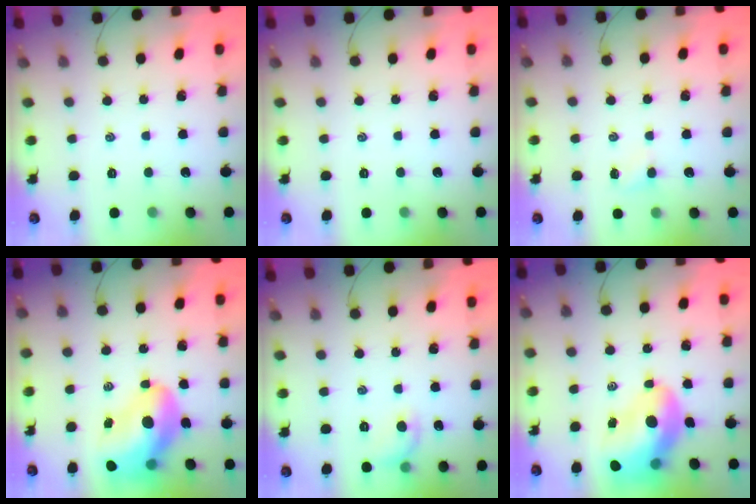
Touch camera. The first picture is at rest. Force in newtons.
{"total": 0.0}
{"total": 2.6, "press": 2.5, "slide": 0.9}
{"total": 15.9, "press": 15.2, "slide": 4.7}
{"total": 6.6, "press": 6.5, "slide": 1.3}
{"total": 15.6, "press": 14.9, "slide": 4.6}